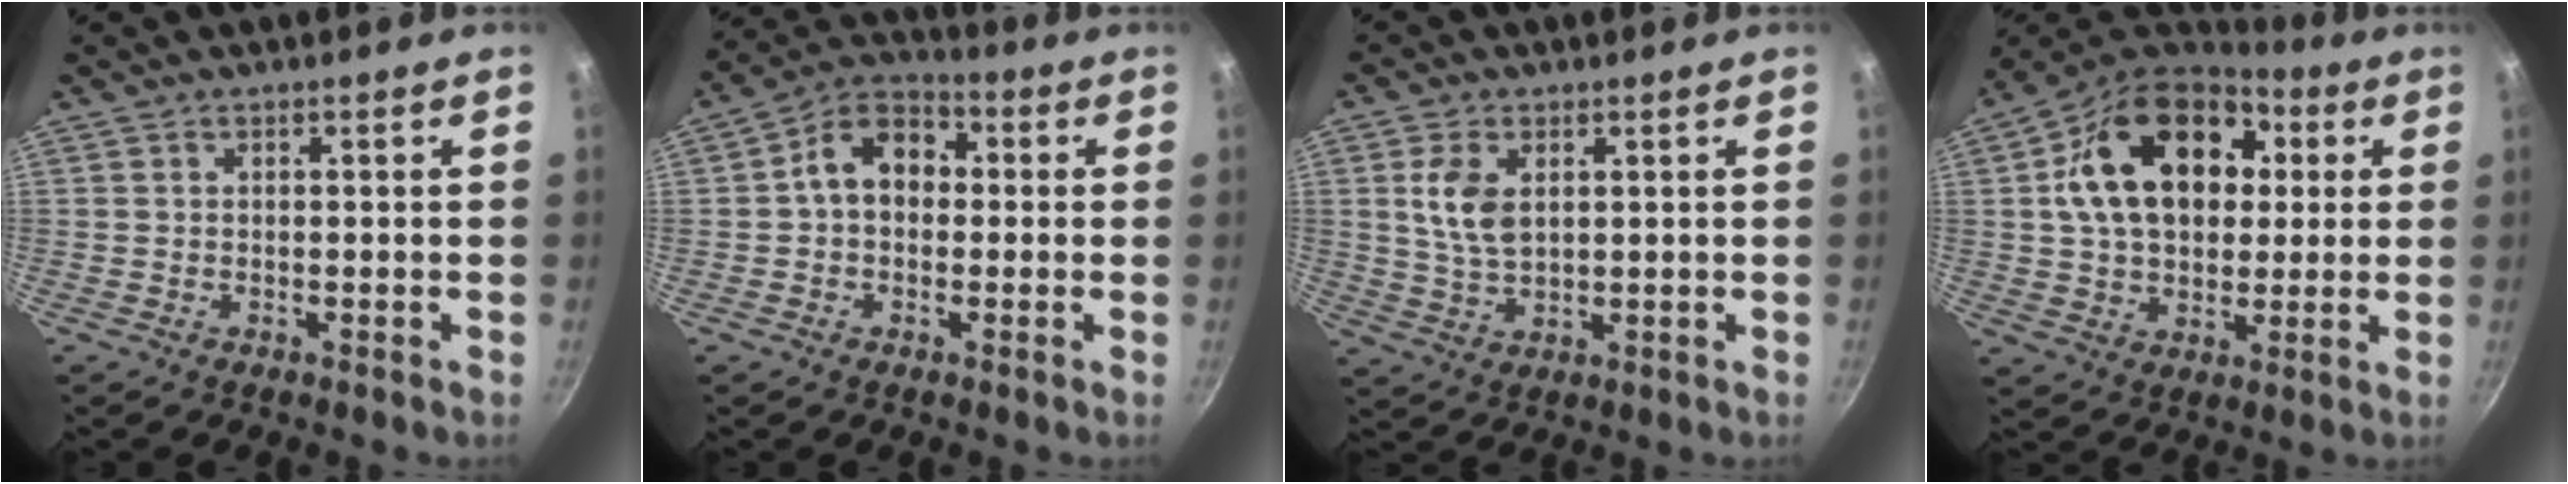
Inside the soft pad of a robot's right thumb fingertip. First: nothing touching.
{"total": 9.7, "force": [0.6, 7.3, 6.3], "torque": [-0.066, 0.030, -0.011]}
{"total": 7.2, "force": [1.8, 4.4, 5.4], "torque": [-0.099, -0.009, 0.037]}
{"total": 22.3, "force": [5.1, 15.5, 15.2], "torque": [-0.231, 0.019, 0.073]}